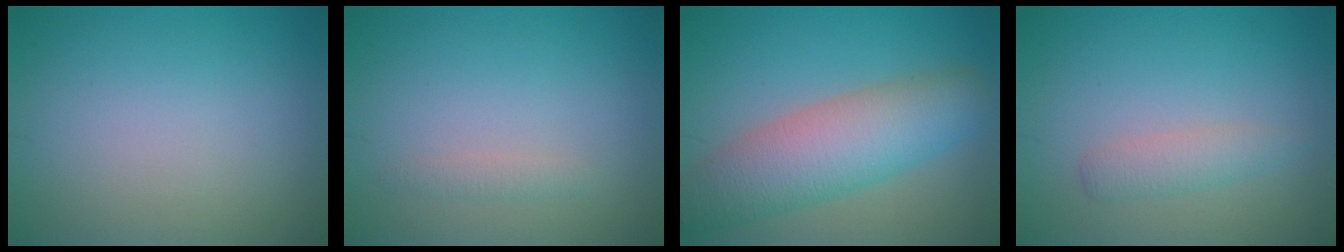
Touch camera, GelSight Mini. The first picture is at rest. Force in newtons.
{"total": 0.8, "press": 0.8, "slide": 0.0}
{"total": 7.3, "press": 7.3, "slide": 0.3}
{"total": 1.8, "press": 1.8, "slide": 0.0}